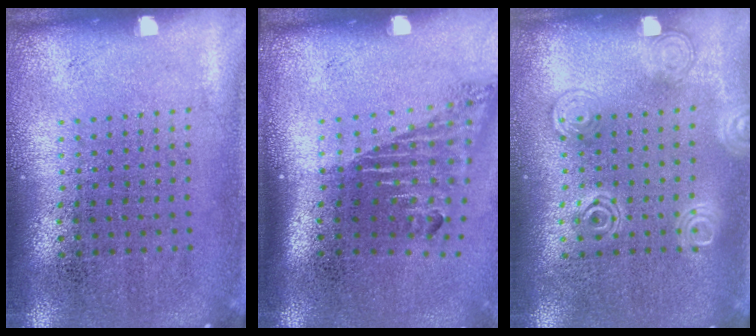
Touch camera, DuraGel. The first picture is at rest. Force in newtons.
{"total": 1.7, "press": 1.1, "slide": 1.3}
{"total": 2.3, "press": 2.2, "slide": 0.3}